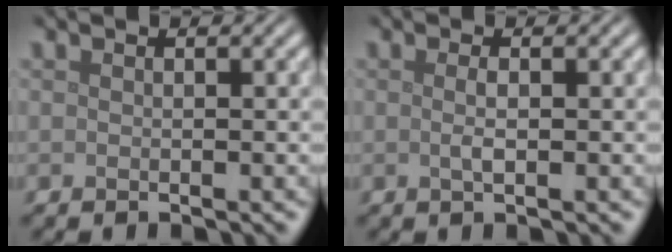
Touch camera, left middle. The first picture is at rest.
{"total": 1.2, "force": [0.0, 0.3, 1.2], "torque": [-0.025, 0.000, 0.000]}